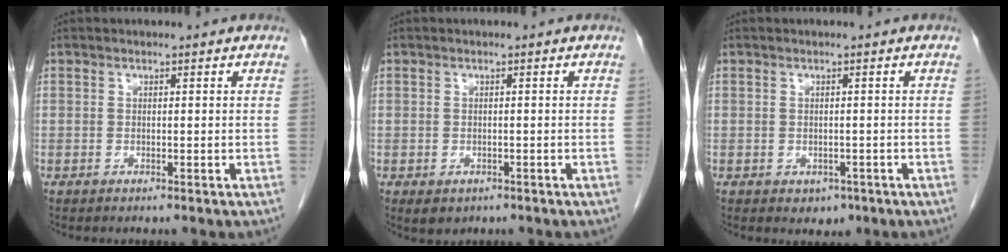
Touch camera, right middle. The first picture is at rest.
{"total": 2.4, "force": [-1.4, 1.7, 1.0], "torque": [-0.012, -0.001, -0.011]}
{"total": 2.0, "force": [-0.9, 1.5, 0.9], "torque": [-0.009, 0.002, -0.002]}